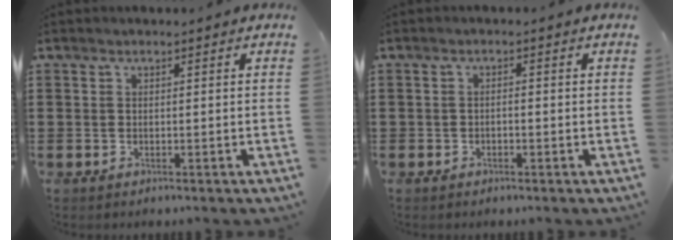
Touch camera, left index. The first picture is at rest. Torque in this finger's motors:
{"motor_torque": [-0.25, 0.21, -0.06, -0.01]}